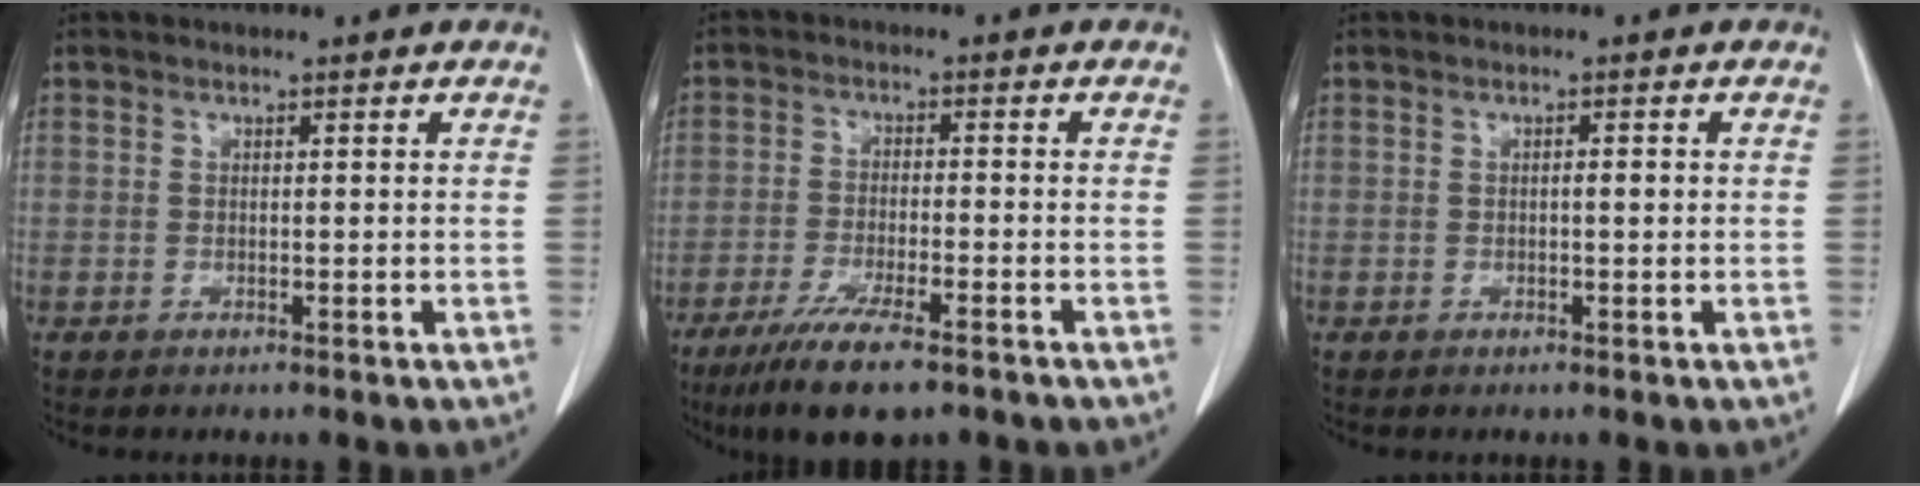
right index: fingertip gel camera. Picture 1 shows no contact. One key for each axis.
{"total": 9.8, "fx": -6.8, "fy": 1.5, "fz": 6.9, "tx": -0.117, "ty": -0.023, "tz": -0.109}
{"total": 0.9, "fx": -0.1, "fy": 0.2, "fz": 0.9, "tx": -0.012, "ty": 0.002, "tz": -0.002}